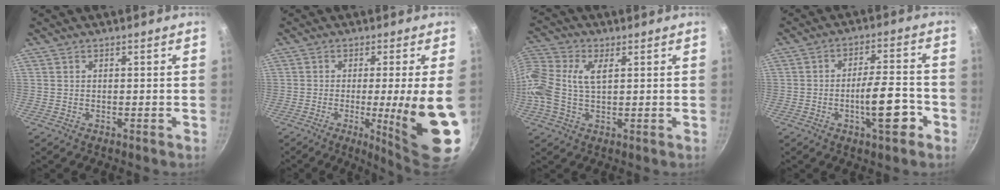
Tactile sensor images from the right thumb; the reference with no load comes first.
{"total": 15.0, "force": [-2.8, 0.6, 14.7], "torque": [-0.207, -0.013, -0.030]}
{"total": 13.4, "force": [2.3, 8.1, 10.4], "torque": [-0.230, 0.022, 0.031]}
{"total": 10.1, "force": [-3.7, 3.2, 8.8], "torque": [-0.119, 0.029, -0.058]}